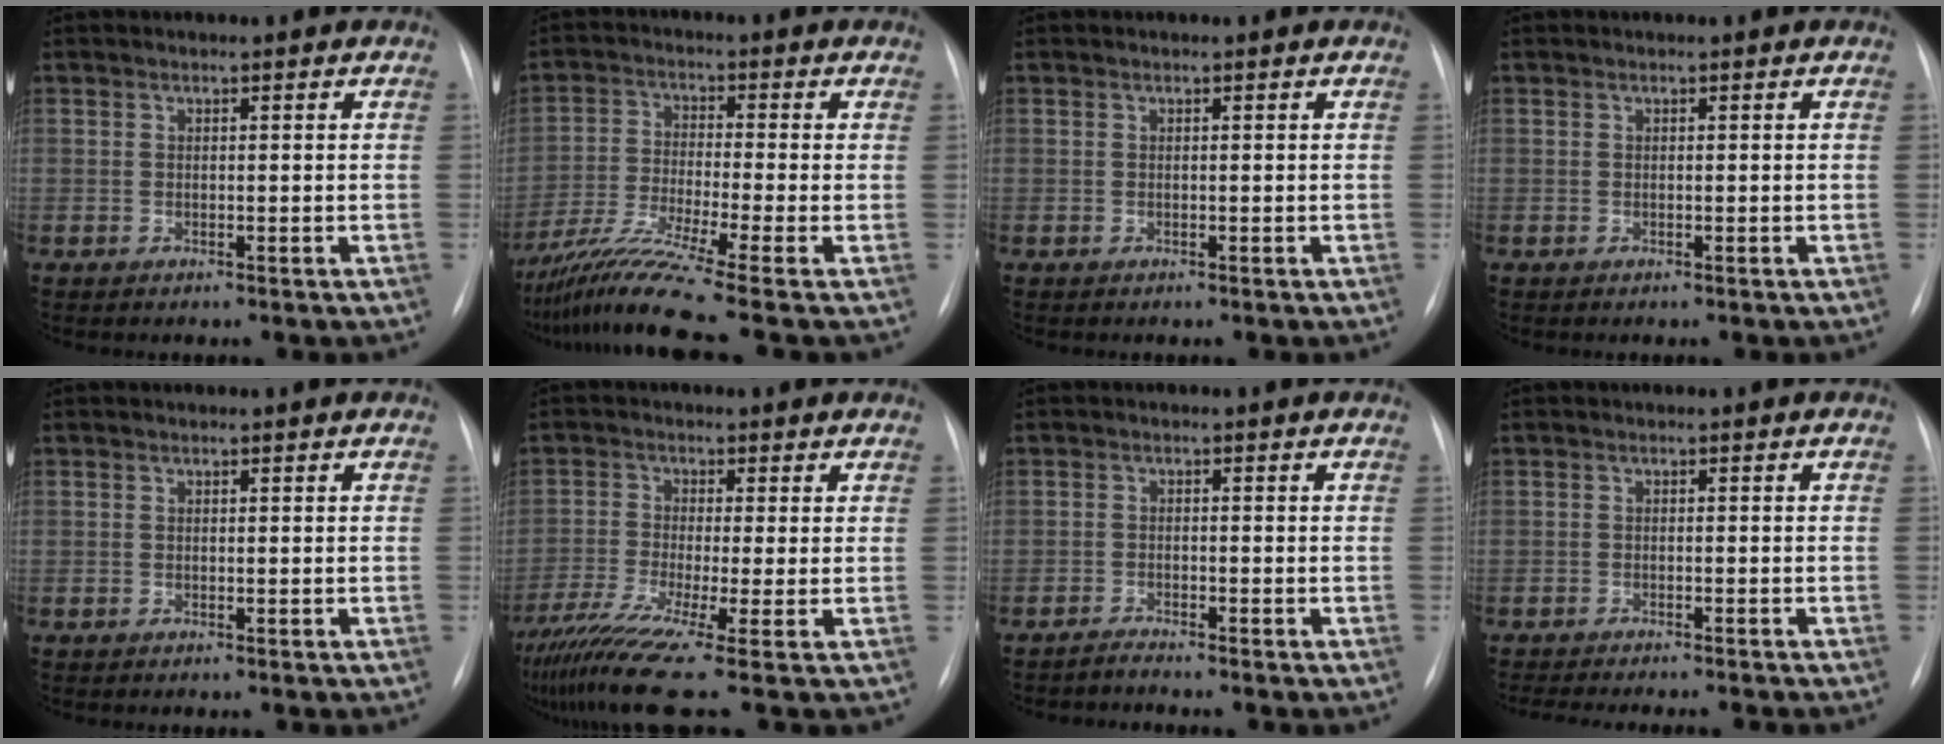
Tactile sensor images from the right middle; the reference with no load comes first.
{"total": 10.6, "force": [-8.0, -2.5, 6.6], "torque": [-0.133, -0.029, -0.144]}
{"total": 0.0}
{"total": 0.0}
{"total": 0.0}
{"total": 10.6, "force": [-7.1, -0.8, 7.8], "torque": [-0.146, -0.031, -0.122]}
{"total": 1.4, "force": [-1.4, -0.3, -0.1], "torque": [0.000, -0.007, -0.025]}
{"total": 11.6, "force": [-10.5, 1.0, 4.9], "torque": [-0.057, -0.013, -0.134]}